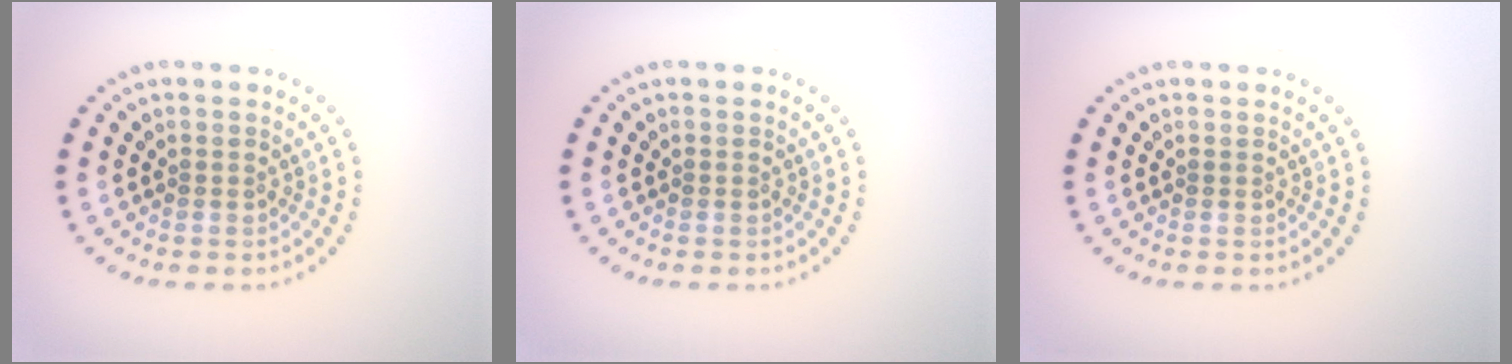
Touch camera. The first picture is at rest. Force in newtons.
{"total": 0.0}
{"total": 0.0}